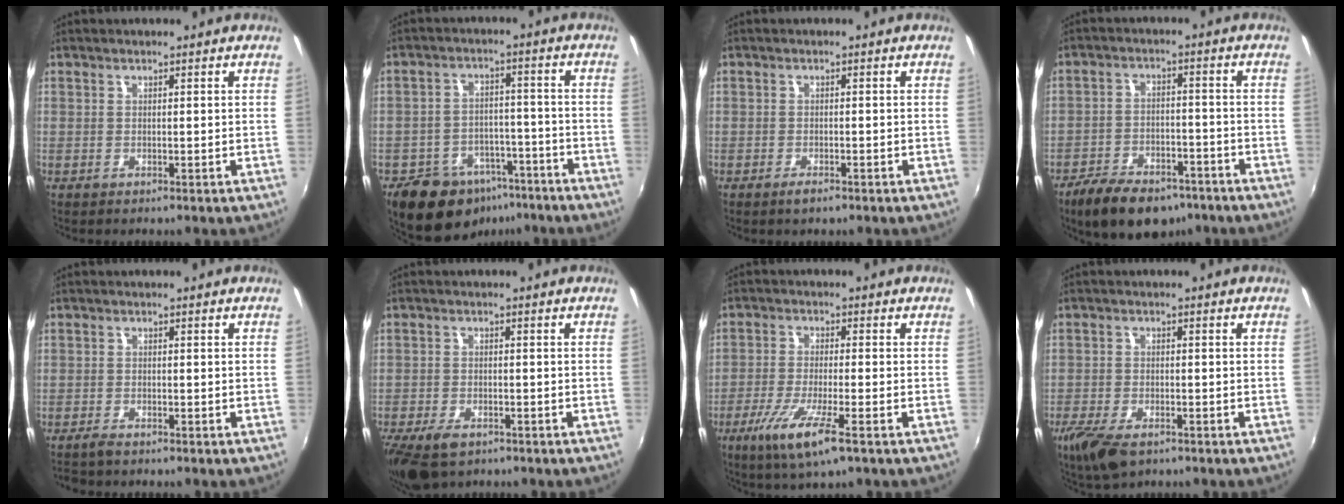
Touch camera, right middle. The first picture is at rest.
{"total": 13.2, "force": [-9.2, 8.0, 5.1], "torque": [-0.115, 0.015, -0.123]}
{"total": 1.8, "force": [-1.3, 0.5, 1.1], "torque": [-0.023, -0.002, -0.025]}
{"total": 14.4, "force": [-10.4, 6.7, 7.3], "torque": [-0.161, -0.008, -0.160]}
{"total": 2.0, "force": [-1.8, 0.4, 0.7], "torque": [-0.020, -0.003, -0.036]}
{"total": 8.3, "force": [-5.7, 3.8, 4.6], "torque": [-0.117, -0.025, -0.101]}
{"total": 9.7, "force": [-5.2, 0.9, 8.1], "torque": [-0.171, -0.028, -0.095]}
{"total": 8.5, "force": [-5.6, 3.6, 5.3], "torque": [-0.132, -0.028, -0.103]}